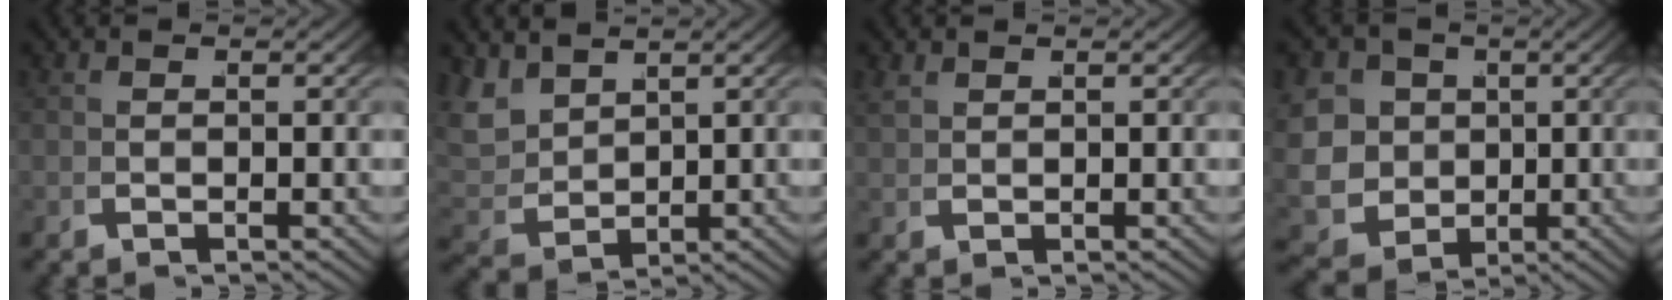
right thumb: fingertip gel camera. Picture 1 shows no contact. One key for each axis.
{"total": 5.2, "fx": 1.5, "fy": 3.8, "fz": 3.2, "tx": -0.091, "ty": -0.013, "tz": 0.039}
{"total": 1.1, "fx": 1.0, "fy": -0.2, "fz": 0.2, "tx": -0.002, "ty": 0.008, "tz": 0.026}
{"total": 14.3, "fx": -1.8, "fy": 12.4, "fz": 7.1, "tx": -0.171, "ty": -0.058, "tz": -0.025}